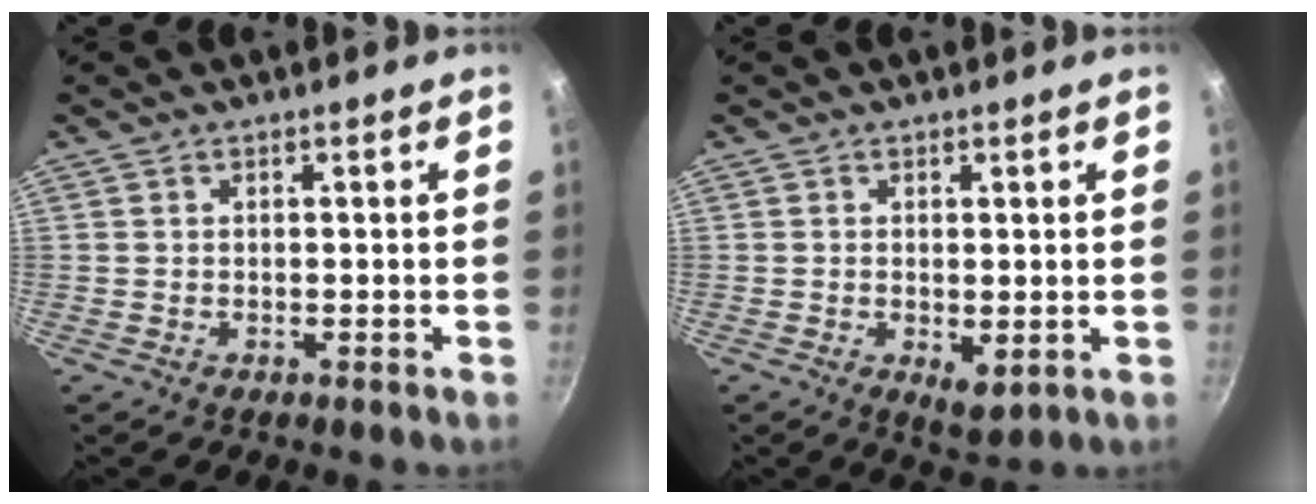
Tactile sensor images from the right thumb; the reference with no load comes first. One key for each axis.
{"total": 3.5, "fx": -0.1, "fy": 1.8, "fz": 3.0, "tx": -0.044, "ty": -0.012, "tz": 0.004}